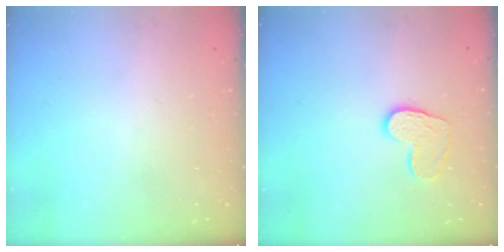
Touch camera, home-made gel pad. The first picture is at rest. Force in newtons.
{"total": 9.5, "press": 9.5, "slide": 0.7}